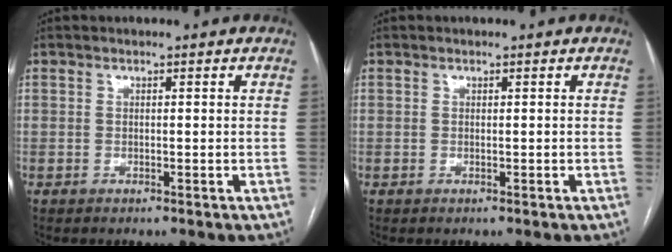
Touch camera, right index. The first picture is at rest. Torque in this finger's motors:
{"motor_torque": [0.02, 0.01, 0.00, 0.01]}